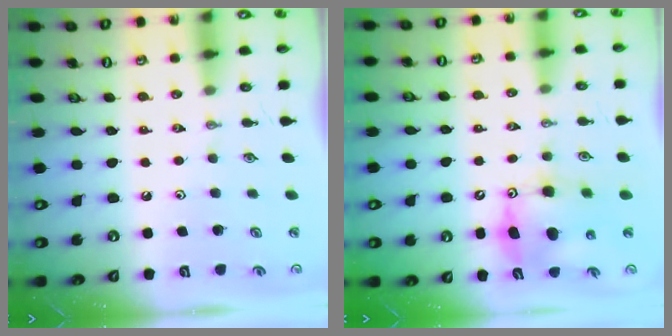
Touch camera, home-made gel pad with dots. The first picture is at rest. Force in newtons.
{"total": 8.9, "press": 8.9, "slide": 0.7}